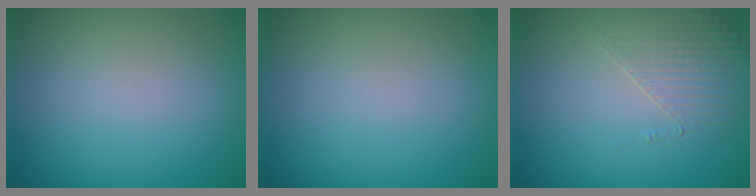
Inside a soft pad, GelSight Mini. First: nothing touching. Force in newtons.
{"total": 0.0}
{"total": 1.8, "press": 1.2, "slide": 1.3}